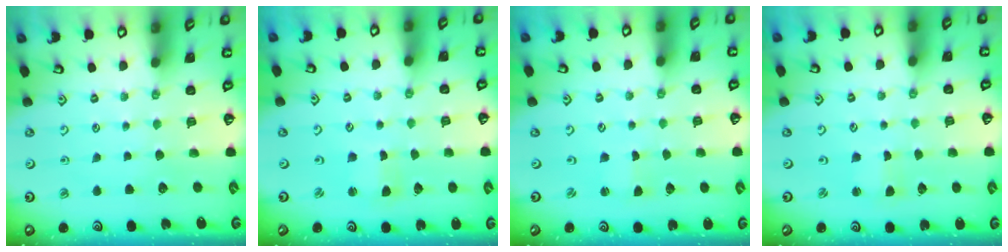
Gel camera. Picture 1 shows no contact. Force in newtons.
{"total": 1.0, "press": 1.0, "slide": 0.2}
{"total": 0.6, "press": 0.6, "slide": 0.0}
{"total": 2.0, "press": 2.0, "slide": 0.3}